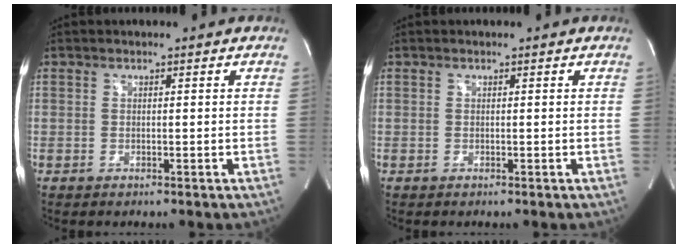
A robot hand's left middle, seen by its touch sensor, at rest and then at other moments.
{"total": 0.0}